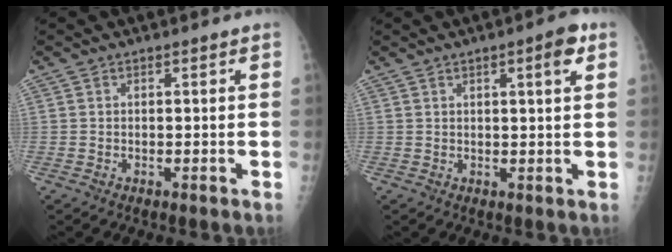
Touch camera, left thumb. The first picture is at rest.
{"total": 4.5, "force": [2.0, 0.8, 3.9], "torque": [-0.051, -0.005, 0.026]}